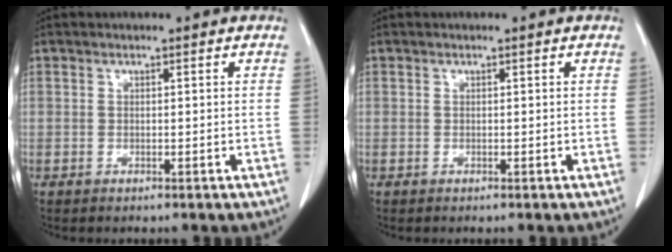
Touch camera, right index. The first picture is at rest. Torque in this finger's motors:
{"motor_torque": [0.00, 0.00, 0.00, 0.00]}